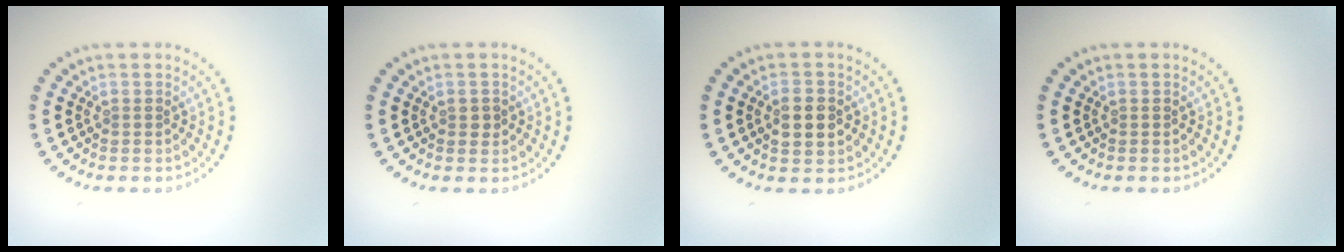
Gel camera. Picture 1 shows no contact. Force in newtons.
{"total": 0.9, "press": 0.9, "slide": 0.3}
{"total": 2.9, "press": 2.9, "slide": 0.2}
{"total": 0.0}